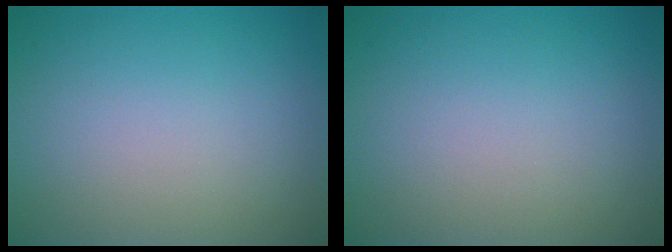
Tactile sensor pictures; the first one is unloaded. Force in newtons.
{"total": 0.0}